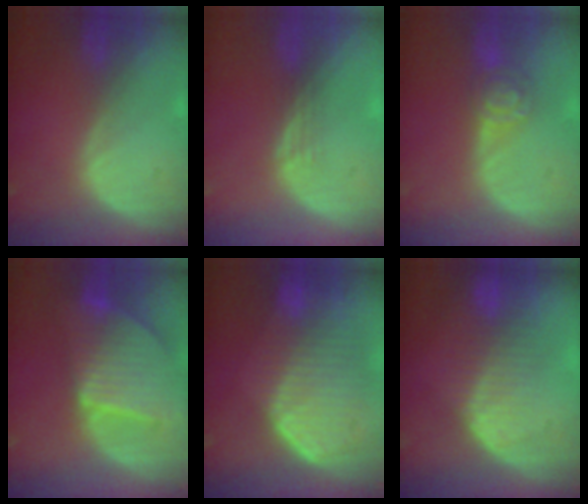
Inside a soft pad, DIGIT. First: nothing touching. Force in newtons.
{"total": 1.5, "press": 1.2, "slide": 0.9}
{"total": 4.4, "press": 4.4, "slide": 0.4}
{"total": 9.5, "press": 8.2, "slide": 4.7}
{"total": 10.8, "press": 9.4, "slide": 5.3}
{"total": 8.6, "press": 7.3, "slide": 4.6}